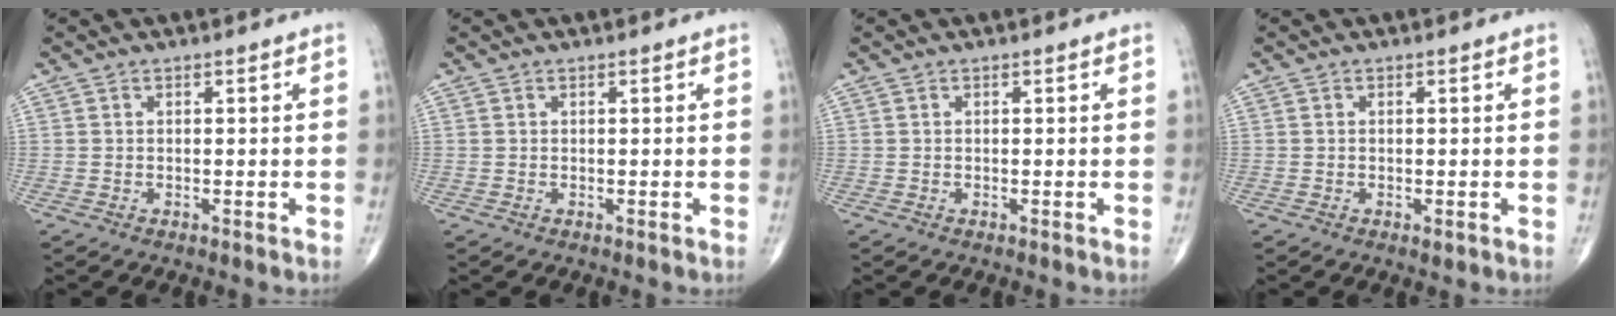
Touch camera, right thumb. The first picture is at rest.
{"total": 0.0}
{"total": 0.0}
{"total": 1.0, "force": [-0.2, 0.4, 0.8], "torque": [-0.012, -0.003, -0.001]}